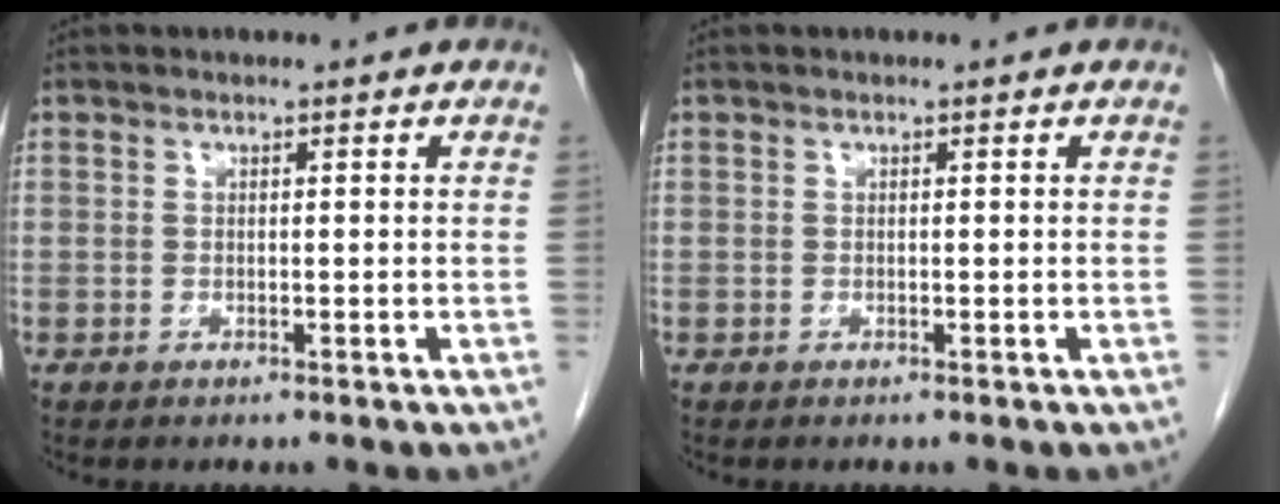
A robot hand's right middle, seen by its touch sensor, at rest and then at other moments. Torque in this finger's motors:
{"motor_torque": [0.03, 0.00, 0.04, 0.00]}